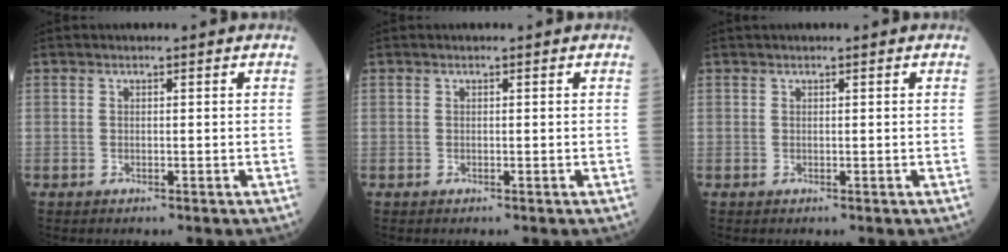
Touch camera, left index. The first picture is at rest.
{"total": 0.0}
{"total": 0.0}